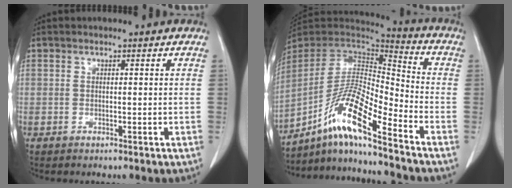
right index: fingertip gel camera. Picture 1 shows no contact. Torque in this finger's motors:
{"motor_torque": [0.28, -0.24, 0.22, 0.06]}